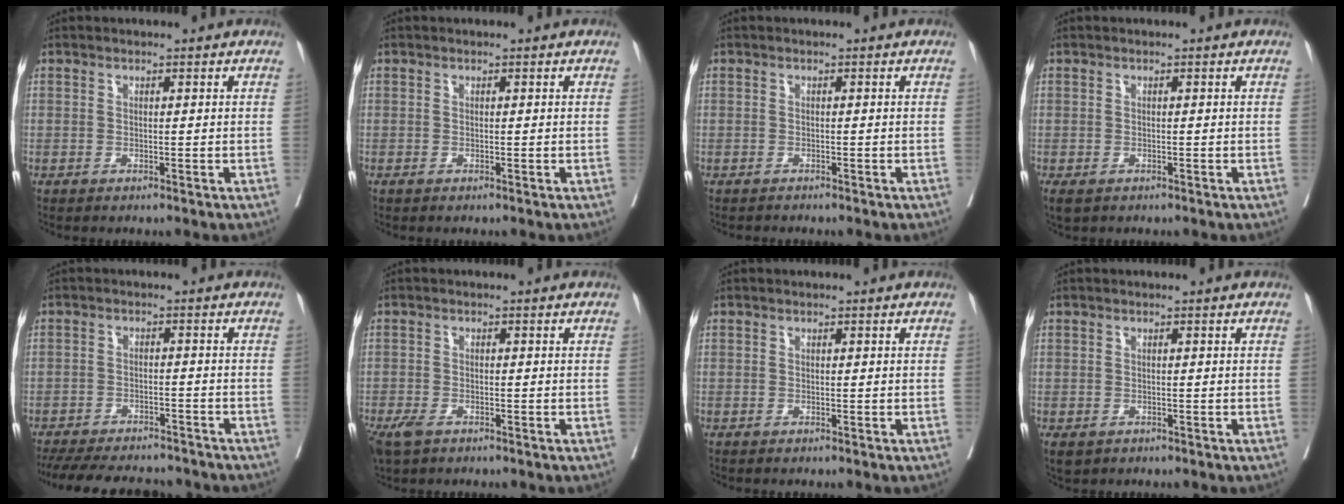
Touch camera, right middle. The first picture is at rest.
{"total": 0.0}
{"total": 0.8, "force": [-0.8, 0.1, -0.1], "torque": [-0.009, -0.004, -0.015]}
{"total": 2.6, "force": [-1.7, 1.5, 1.2], "torque": [-0.029, -0.008, -0.025]}
{"total": 15.5, "force": [-13.7, 4.8, 5.5], "torque": [-0.127, -0.007, -0.188]}
{"total": 4.5, "force": [-3.0, 2.3, 2.5], "torque": [-0.050, -0.008, -0.051]}
{"total": 0.0}
{"total": 2.7, "force": [-1.8, 1.8, 1.0], "torque": [-0.021, -0.006, -0.024]}